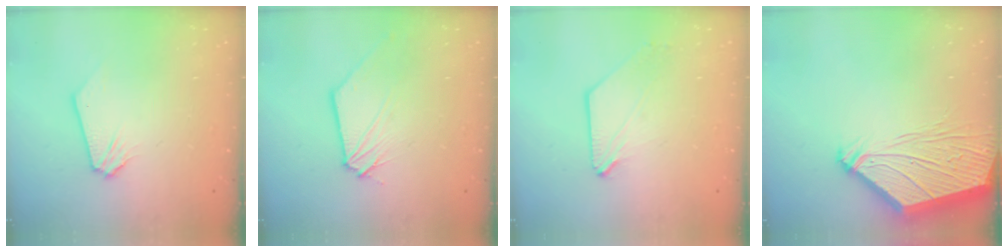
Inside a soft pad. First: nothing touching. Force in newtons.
{"total": 0.6, "press": 0.6, "slide": 0.1}
{"total": 0.5, "press": 0.5, "slide": 0.0}
{"total": 9.6, "press": 9.5, "slide": 0.9}